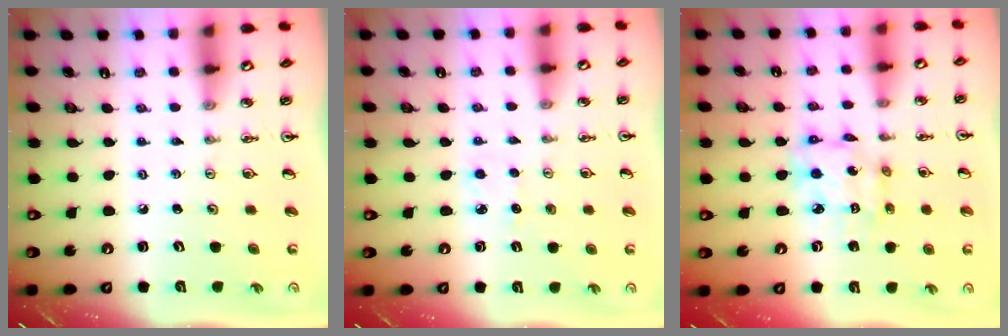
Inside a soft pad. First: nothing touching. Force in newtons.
{"total": 3.8, "press": 3.8, "slide": 0.5}
{"total": 10.0, "press": 10.0, "slide": 0.7}